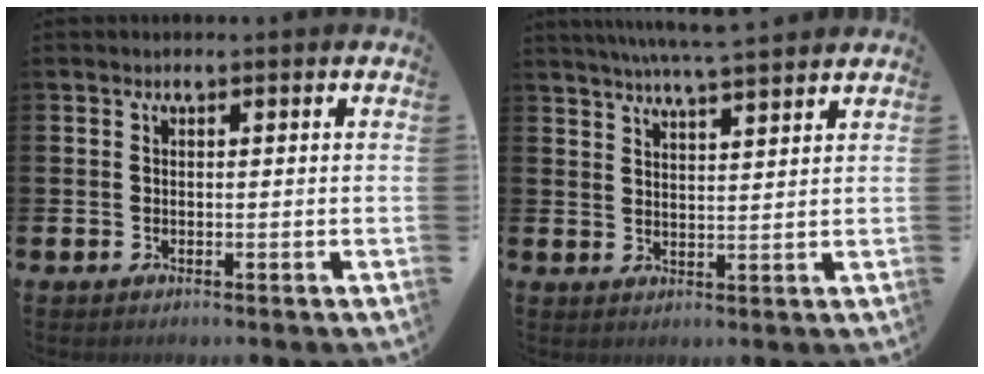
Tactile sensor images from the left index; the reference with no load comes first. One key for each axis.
{"total": 6.0, "fx": 5.8, "fy": -0.5, "fz": 1.7, "tx": -0.035, "ty": -0.029, "tz": 0.100}